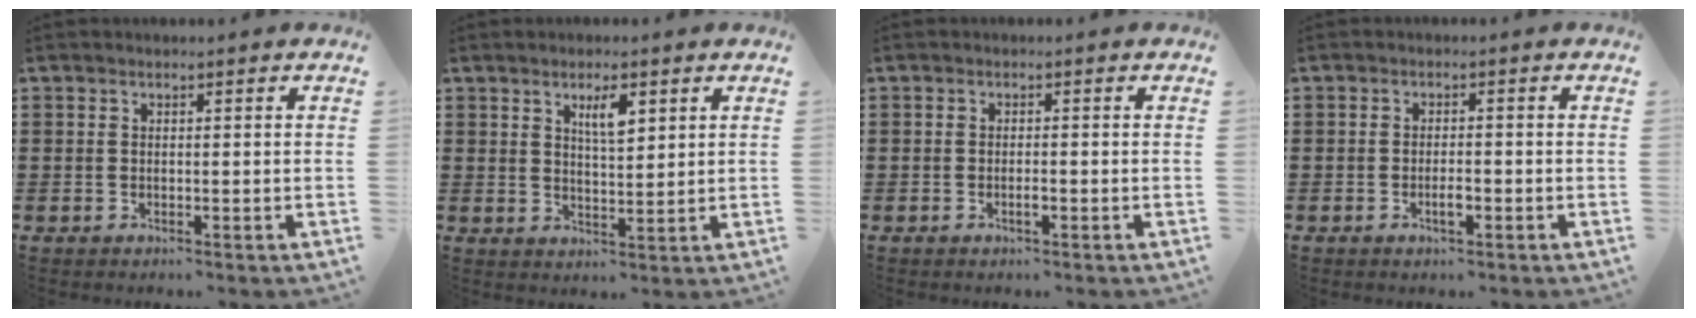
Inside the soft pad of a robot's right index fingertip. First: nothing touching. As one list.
[{"total": 3.8, "force": [2.0, 1.1, 3.0], "torque": [-0.049, 0.000, 0.030]}, {"total": 1.3, "force": [-0.5, 0.3, 1.2], "torque": [-0.023, -0.003, -0.008]}, {"total": 2.5, "force": [-0.9, 0.7, 2.2], "torque": [-0.039, 0.001, -0.016]}]